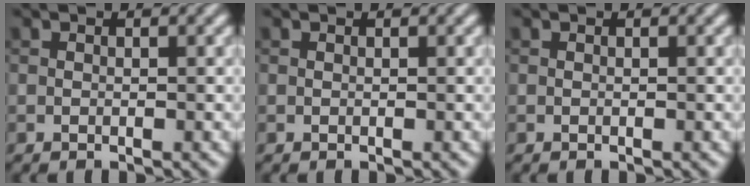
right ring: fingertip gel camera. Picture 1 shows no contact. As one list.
[{"total": 0.0}, {"total": 0.0}]